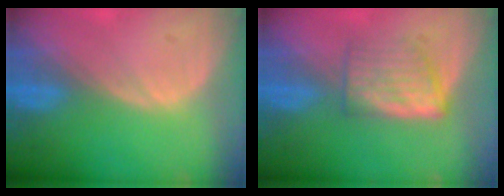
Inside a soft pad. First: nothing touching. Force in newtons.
{"total": 5.9, "press": 5.4, "slide": 2.4}